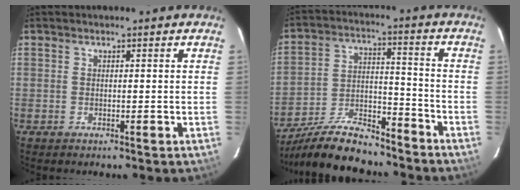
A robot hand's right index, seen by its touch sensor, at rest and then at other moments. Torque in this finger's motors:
{"motor_torque": [-0.02, -0.05, -0.12, -0.13]}